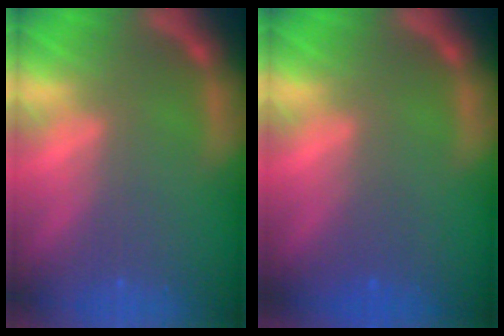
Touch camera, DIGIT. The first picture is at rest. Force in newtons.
{"total": 0.9}